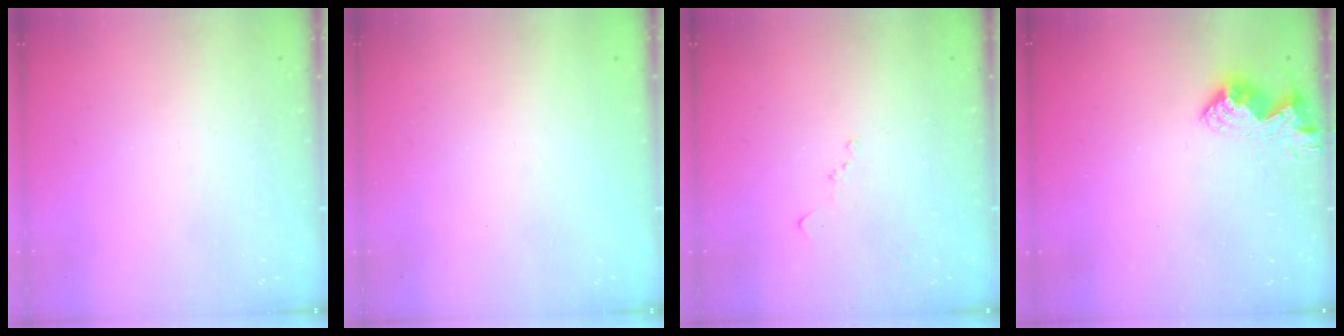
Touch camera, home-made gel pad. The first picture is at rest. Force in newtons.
{"total": 1.2, "press": 1.0, "slide": 0.6}
{"total": 6.6, "press": 6.5, "slide": 0.8}
{"total": 13.7, "press": 13.6, "slide": 0.9}